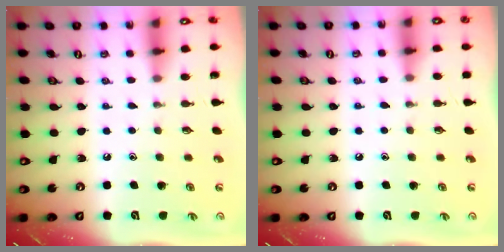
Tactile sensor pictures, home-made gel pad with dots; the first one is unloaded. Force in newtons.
{"total": 4.2, "press": 4.1, "slide": 0.6}